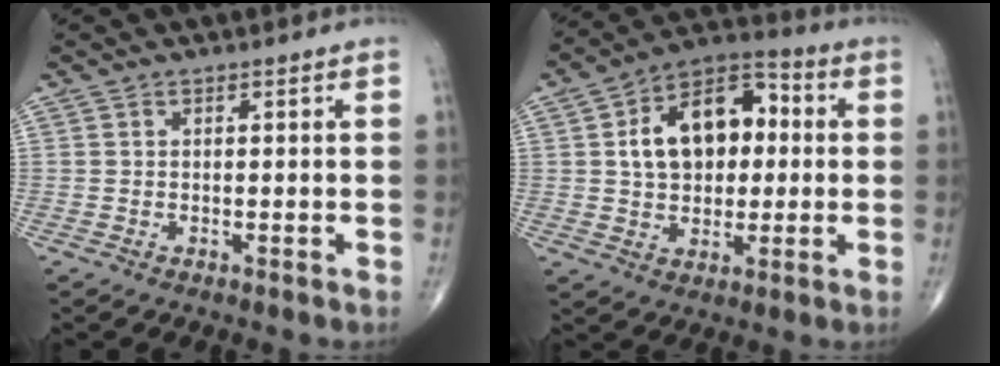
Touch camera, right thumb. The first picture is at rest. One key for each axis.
{"total": 15.9, "fx": 2.2, "fy": 10.4, "fz": 11.9, "tx": -0.157, "ty": 0.025, "tz": 0.027}